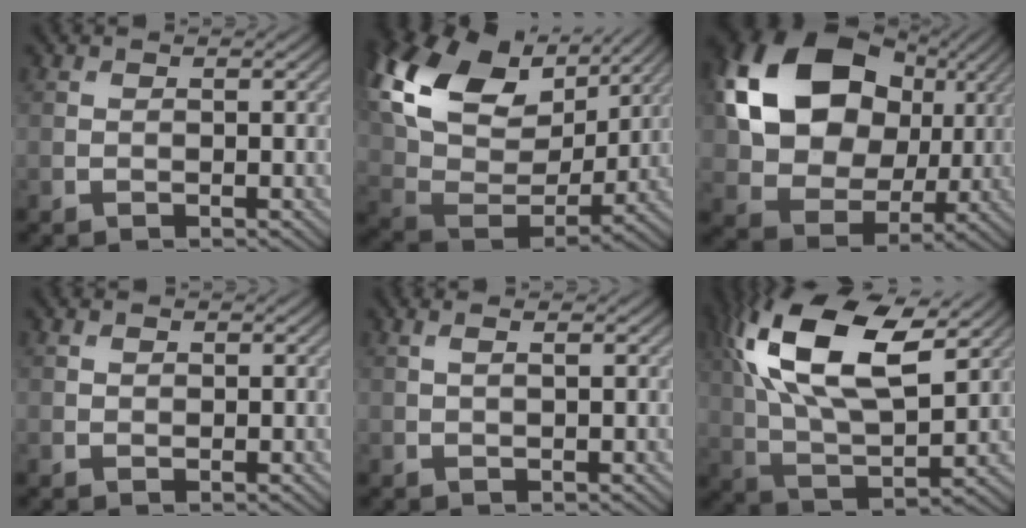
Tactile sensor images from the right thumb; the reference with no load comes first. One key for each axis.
{"total": 17.3, "fx": 8.4, "fy": 10.4, "fz": 11.0, "tx": -0.267, "ty": 0.022, "tz": 0.164}
{"total": 16.6, "fx": 4.1, "fy": 12.6, "fz": 10.0, "tx": -0.215, "ty": 0.011, "tz": 0.071}
{"total": 0.6, "fx": 0.4, "fy": 0.4, "fz": 0.1, "tx": -0.003, "ty": -0.002, "tz": 0.009}
{"total": 1.2, "fx": 0.6, "fy": 0.1, "fz": 1.1, "tx": -0.019, "ty": 0.001, "tz": 0.012}
{"total": 18.0, "fx": 7.7, "fy": 8.3, "fz": 14.0, "tx": -0.297, "ty": 0.036, "tz": 0.123}